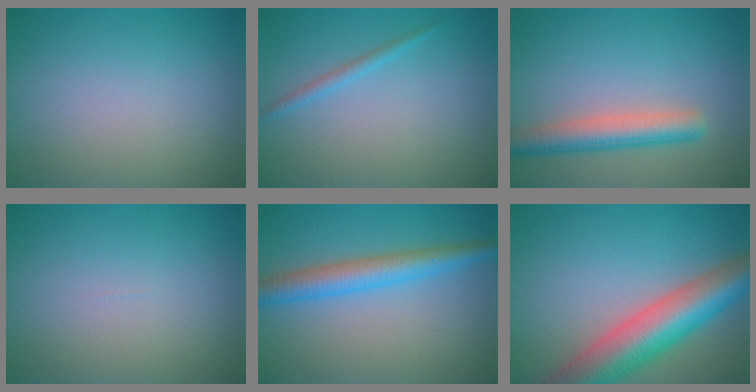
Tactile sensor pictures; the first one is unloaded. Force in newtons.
{"total": 1.1, "press": 1.1, "slide": 0.1}
{"total": 4.3, "press": 4.3, "slide": 0.2}
{"total": 0.0}
{"total": 4.3, "press": 4.3, "slide": 0.1}
{"total": 9.9, "press": 9.9, "slide": 0.5}